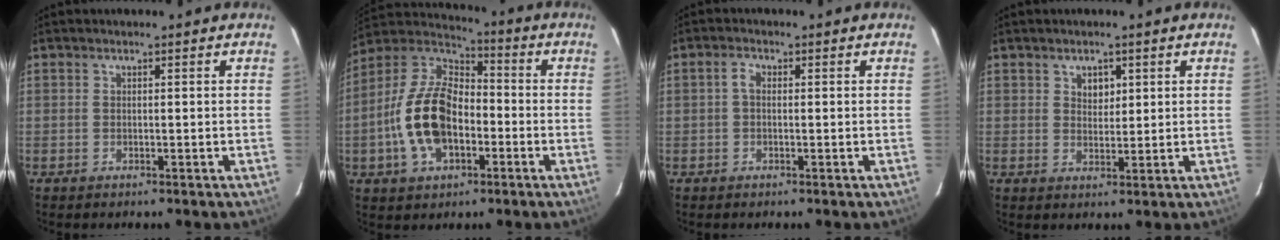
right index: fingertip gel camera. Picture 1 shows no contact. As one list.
[{"total": 16.1, "force": [-4.1, 9.7, 12.2], "torque": [-0.256, 0.015, -0.073]}, {"total": 1.6, "force": [0.0, 1.0, 1.2], "torque": [-0.026, 0.008, -0.003]}, {"total": 2.9, "force": [1.3, 2.1, 1.3], "torque": [-0.015, 0.005, 0.023]}]